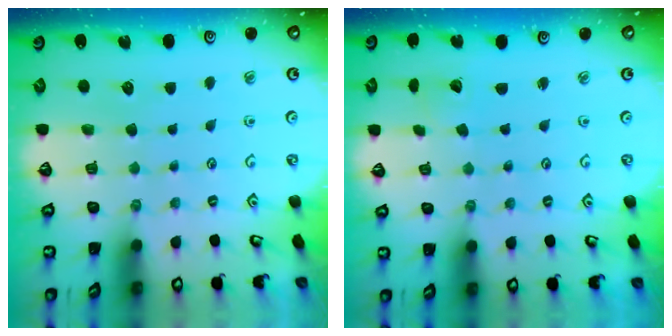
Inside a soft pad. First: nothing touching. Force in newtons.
{"total": 2.3, "press": 2.3, "slide": 0.2}